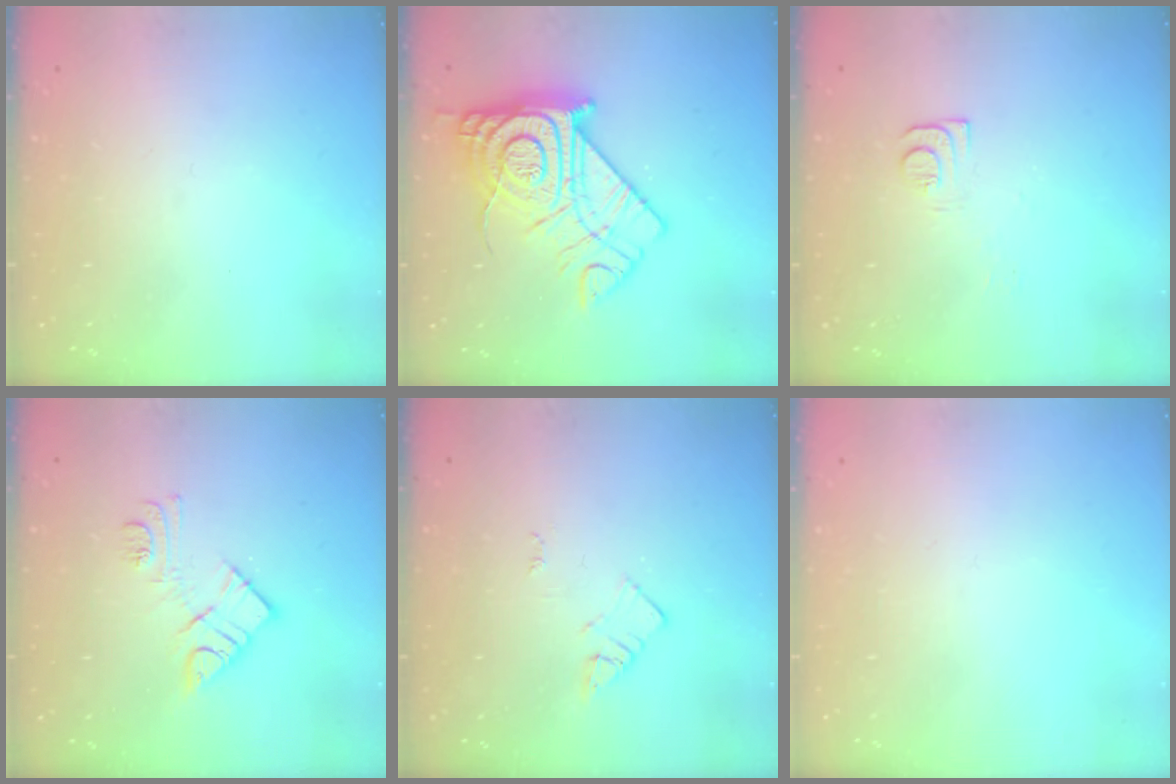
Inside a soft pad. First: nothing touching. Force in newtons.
{"total": 21.8, "press": 21.8, "slide": 2.0}
{"total": 5.9, "press": 5.9, "slide": 0.8}
{"total": 11.0, "press": 11.0, "slide": 0.6}
{"total": 2.1, "press": 2.1, "slide": 0.3}
{"total": 1.8, "press": 1.8, "slide": 0.1}